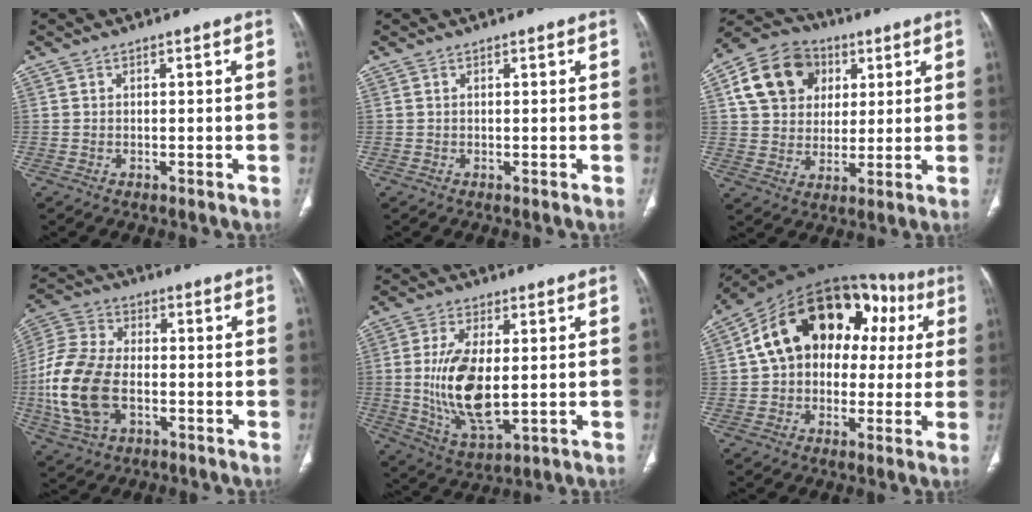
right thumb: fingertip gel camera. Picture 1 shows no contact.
{"total": 0.0}
{"total": 14.7, "force": [4.9, 11.7, 7.3], "torque": [-0.113, 0.003, 0.082]}
{"total": 16.7, "force": [-3.4, 10.3, 12.7], "torque": [-0.278, 0.015, -0.062]}
{"total": 14.0, "force": [-0.1, 6.6, 12.4], "torque": [-0.240, -0.019, 0.010]}
{"total": 22.2, "force": [4.6, 15.1, 15.7], "torque": [-0.214, 0.056, 0.065]}